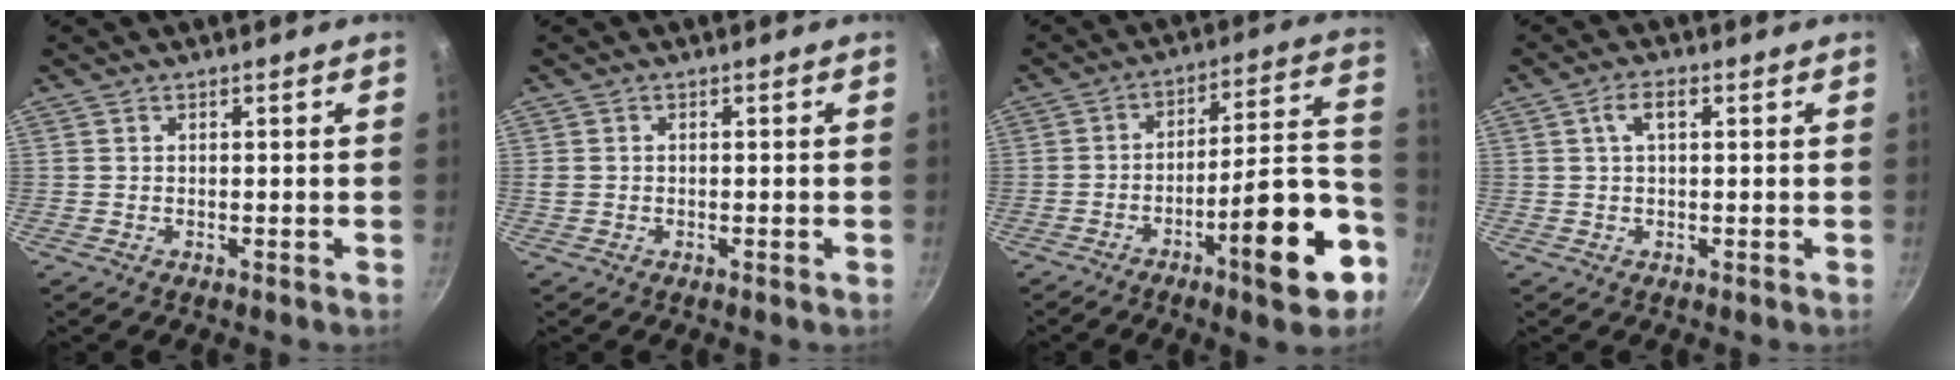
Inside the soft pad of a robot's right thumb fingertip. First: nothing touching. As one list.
[{"total": 1.0, "force": [-0.3, 0.7, 0.7], "torque": [-0.013, 0.003, -0.005]}, {"total": 17.8, "force": [-7.9, 4.9, 15.2], "torque": [-0.188, 0.053, -0.117]}, {"total": 3.6, "force": [1.1, 1.7, 3.1], "torque": [-0.058, 0.009, 0.018]}]